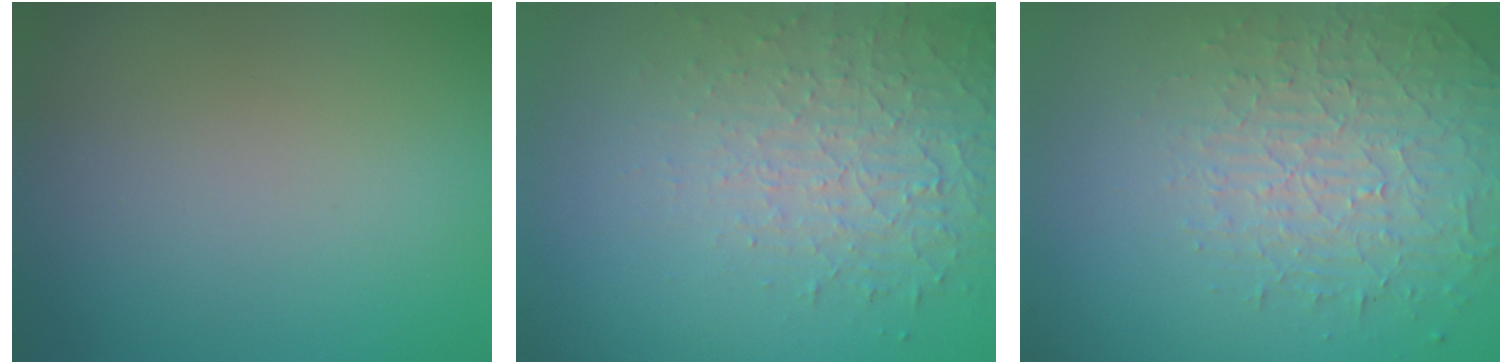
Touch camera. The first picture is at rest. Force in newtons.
{"total": 4.8, "press": 3.2, "slide": 3.6}
{"total": 4.3, "press": 3.5, "slide": 2.6}